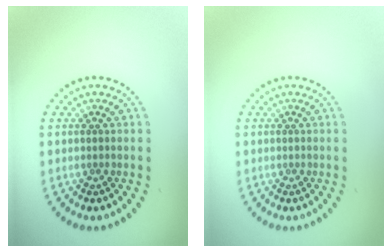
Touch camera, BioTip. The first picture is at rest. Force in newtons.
{"total": 0.0}